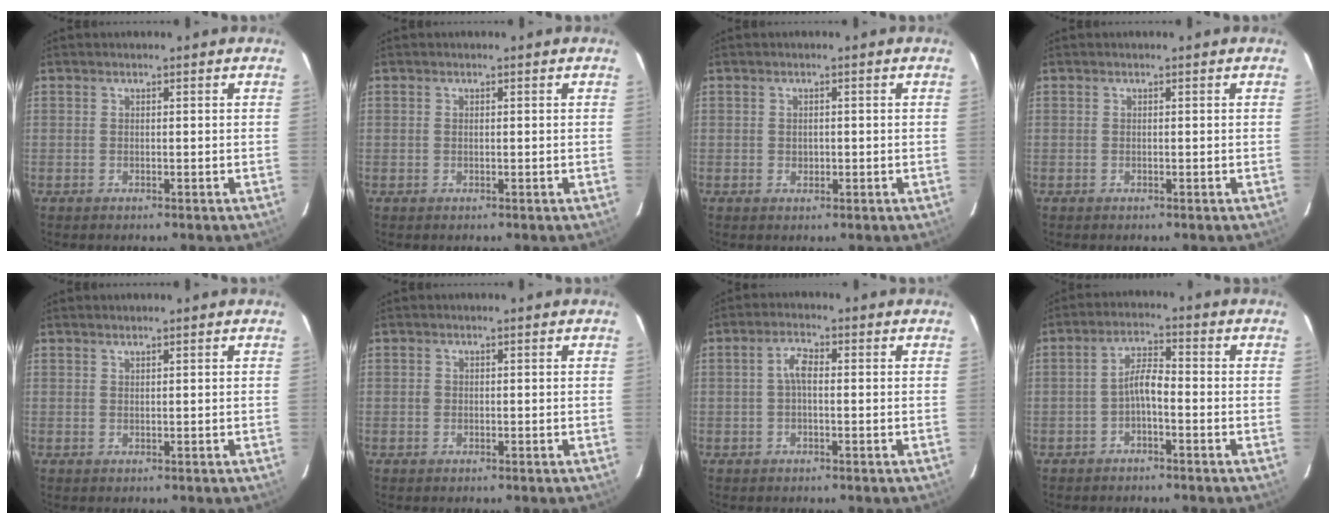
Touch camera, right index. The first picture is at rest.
{"total": 0.0}
{"total": 1.2, "force": [-0.1, 1.1, 0.5], "torque": [-0.005, 0.003, -0.001]}
{"total": 0.0}
{"total": 0.7, "force": [0.7, 0.0, 0.2], "torque": [-0.005, 0.001, 0.013]}
{"total": 0.6, "force": [-0.1, 0.6, 0.0], "torque": [0.002, 0.001, -0.003]}
{"total": 3.0, "force": [0.0, 1.2, 2.7], "torque": [-0.055, 0.011, 0.001]}
{"total": 3.7, "force": [-1.8, 0.9, 3.1], "torque": [-0.062, 0.013, -0.032]}